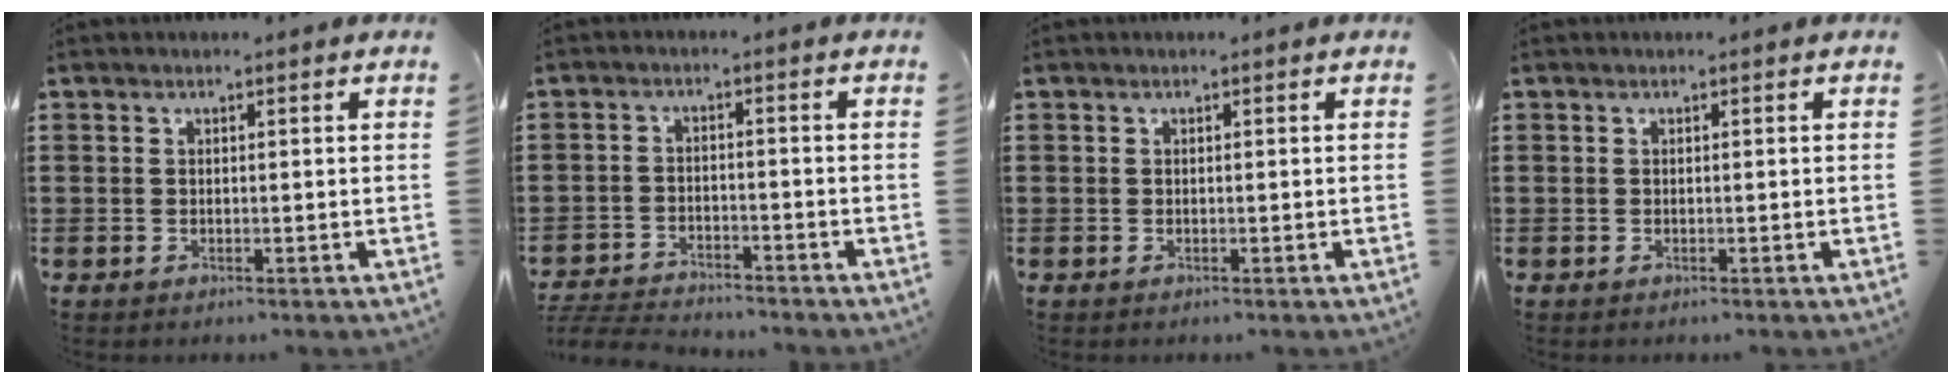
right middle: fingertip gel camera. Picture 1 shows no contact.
{"total": 3.9, "force": [-3.9, 0.4, 0.3], "torque": [-0.013, 0.000, -0.084]}
{"total": 0.0}
{"total": 0.0}